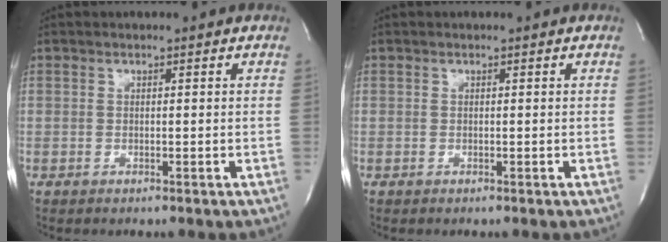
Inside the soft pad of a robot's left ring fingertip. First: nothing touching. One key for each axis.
{"total": 0.0}